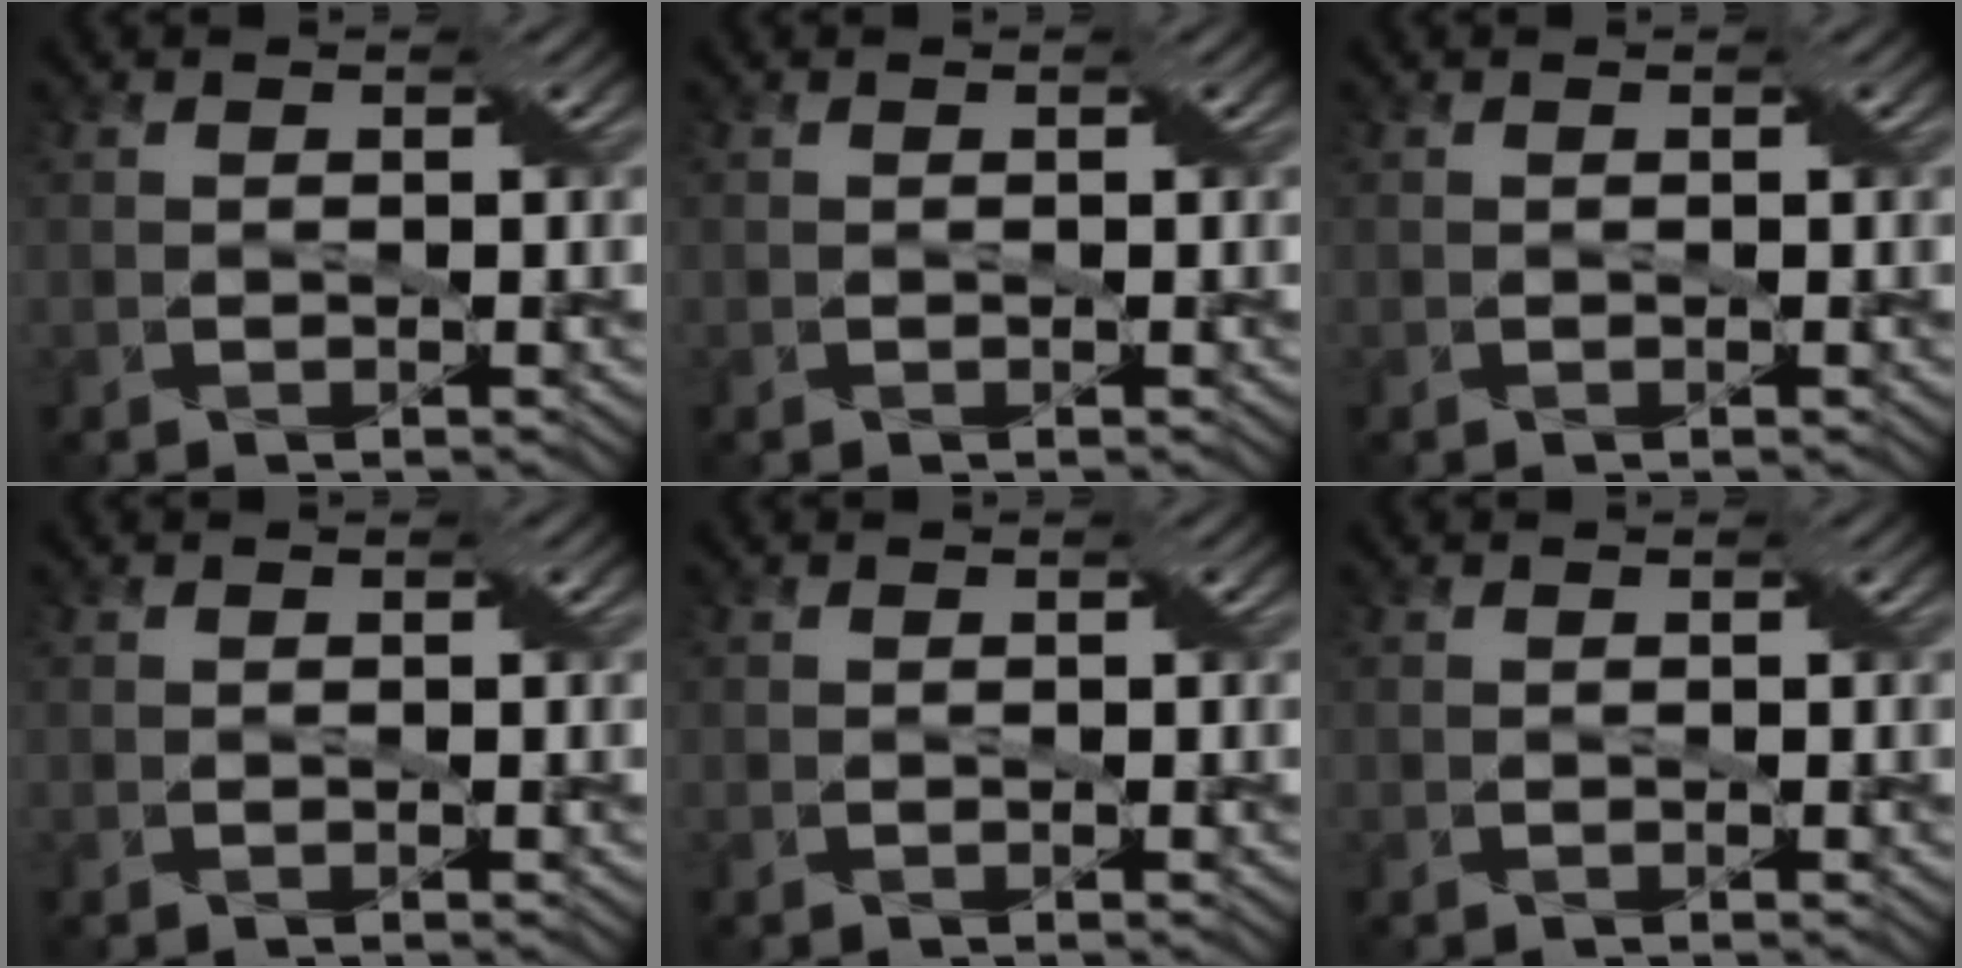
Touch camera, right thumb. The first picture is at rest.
{"total": 0.0}
{"total": 0.0}
{"total": 0.0}
{"total": 0.0}
{"total": 0.0}